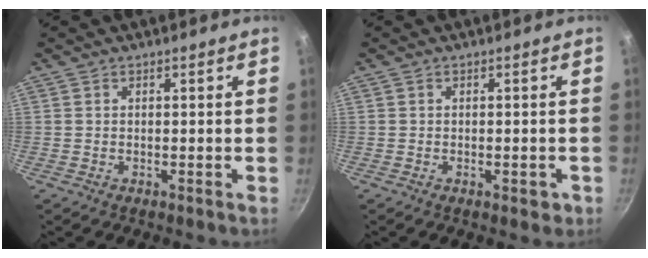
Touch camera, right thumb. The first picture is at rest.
{"total": 2.2, "force": [-1.0, 1.0, 1.7], "torque": [-0.012, 0.003, -0.013]}